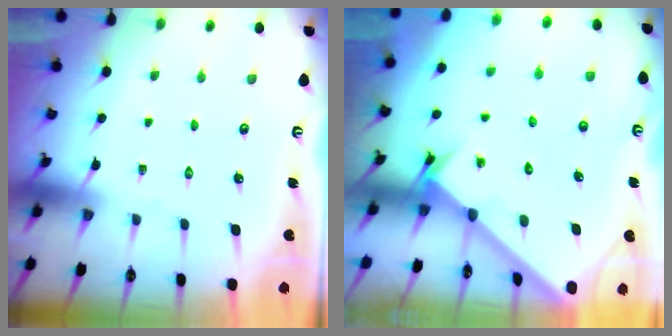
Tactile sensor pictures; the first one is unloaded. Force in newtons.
{"total": 2.1, "press": 2.1, "slide": 0.2}